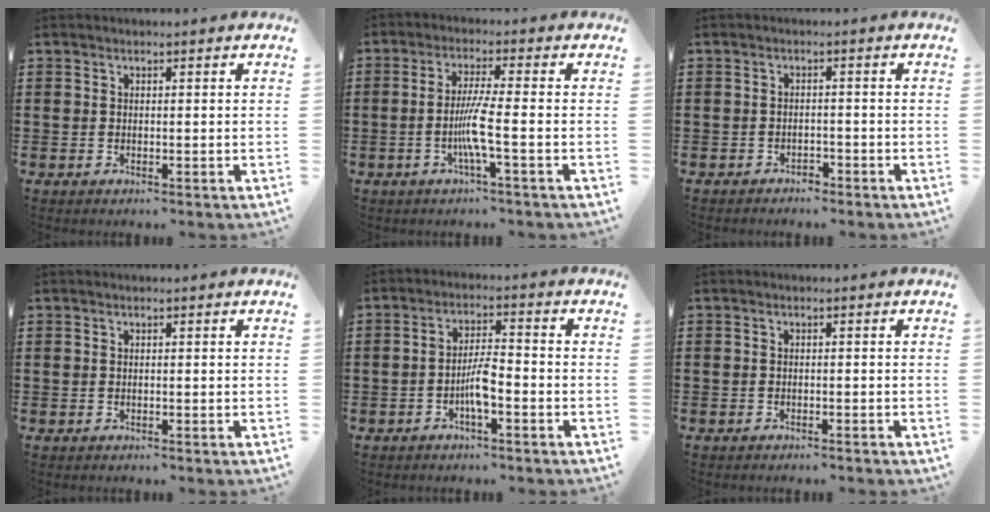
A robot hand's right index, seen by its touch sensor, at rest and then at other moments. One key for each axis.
{"total": 5.5, "fx": -1.6, "fy": -0.3, "fz": 5.3, "tx": -0.108, "ty": -0.015, "tz": -0.035}
{"total": 1.7, "fx": -1.6, "fy": 0.4, "fz": -0.2, "tx": -0.004, "ty": 0.003, "tz": -0.038}
{"total": 0.0}
{"total": 4.6, "fx": -1.8, "fy": 1.0, "fz": 4.1, "tx": -0.087, "ty": 0.001, "tz": -0.039}
{"total": 0.8, "fx": -0.8, "fy": 0.0, "fz": 0.2, "tx": -0.005, "ty": -0.001, "tz": -0.016}